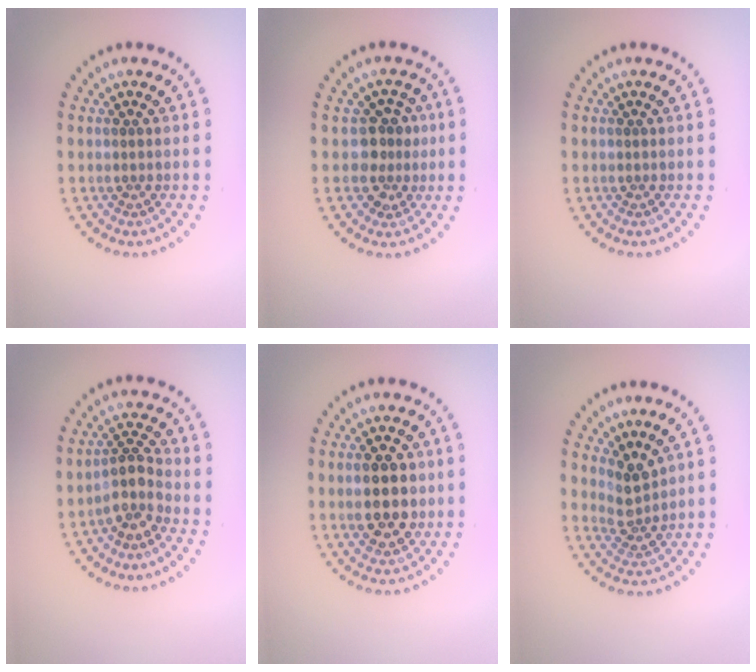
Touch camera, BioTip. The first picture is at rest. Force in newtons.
{"total": 2.8, "press": 2.4, "slide": 1.4}
{"total": 0.0}
{"total": 2.7, "press": 2.0, "slide": 1.8}
{"total": 5.1, "press": 5.1, "slide": 0.4}
{"total": 2.7, "press": 2.0, "slide": 1.8}